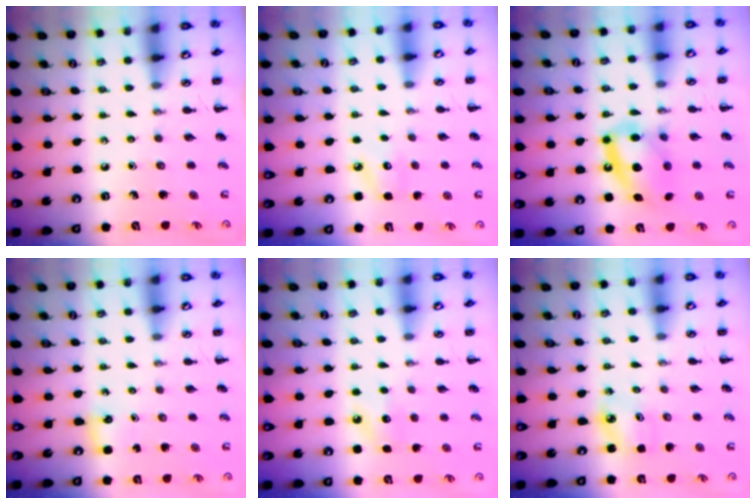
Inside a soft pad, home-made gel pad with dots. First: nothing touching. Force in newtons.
{"total": 5.8, "press": 5.6, "slide": 1.6}
{"total": 14.3, "press": 13.9, "slide": 3.1}
{"total": 2.8, "press": 2.6, "slide": 0.9}
{"total": 7.1, "press": 7.0, "slide": 1.5}
{"total": 3.1, "press": 3.0, "slide": 0.5}